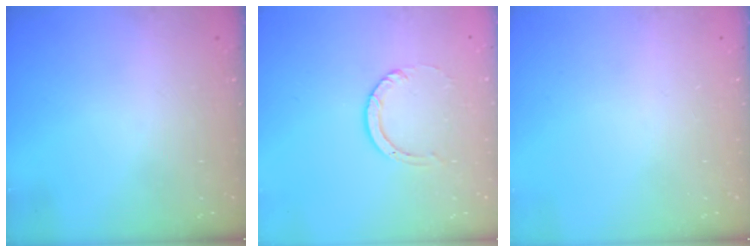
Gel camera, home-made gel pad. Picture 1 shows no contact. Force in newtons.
{"total": 3.9, "press": 3.9, "slide": 0.4}
{"total": 0.0}